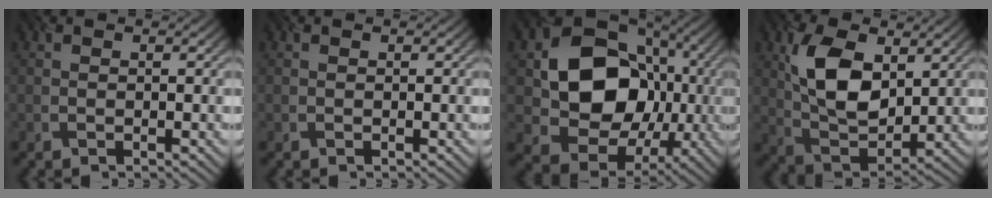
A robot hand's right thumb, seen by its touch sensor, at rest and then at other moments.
{"total": 0.0}
{"total": 14.4, "force": [0.5, 12.0, 7.9], "torque": [-0.135, -0.012, 0.022]}
{"total": 9.0, "force": [2.7, 5.3, 6.8], "torque": [-0.157, 0.004, 0.057]}